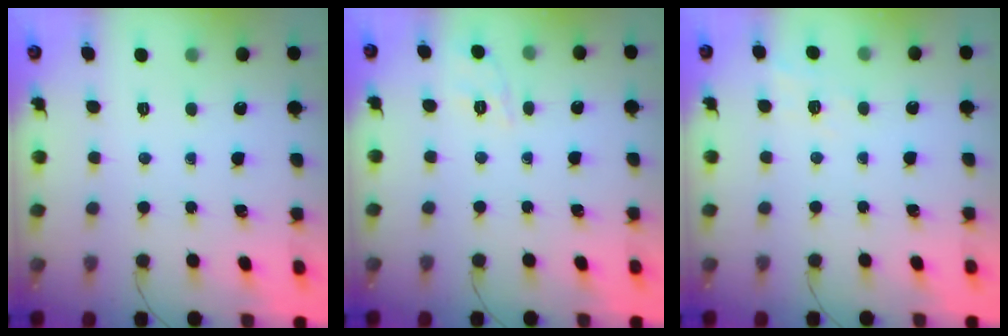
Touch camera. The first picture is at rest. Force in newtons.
{"total": 2.0, "press": 0.7, "slide": 1.9}
{"total": 8.6, "press": 8.3, "slide": 2.3}